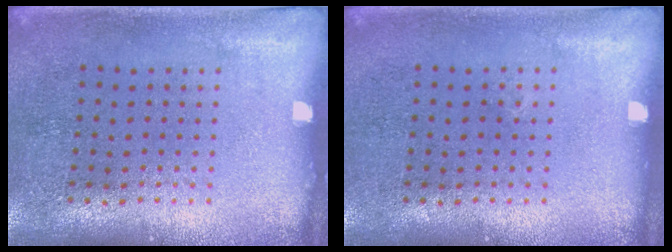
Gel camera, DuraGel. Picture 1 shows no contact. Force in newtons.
{"total": 0.0}